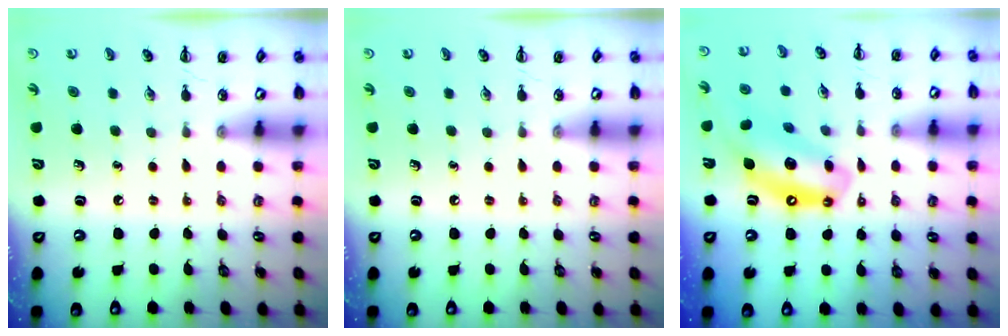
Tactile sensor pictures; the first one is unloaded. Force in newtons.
{"total": 0.0}
{"total": 12.8, "press": 12.3, "slide": 3.5}